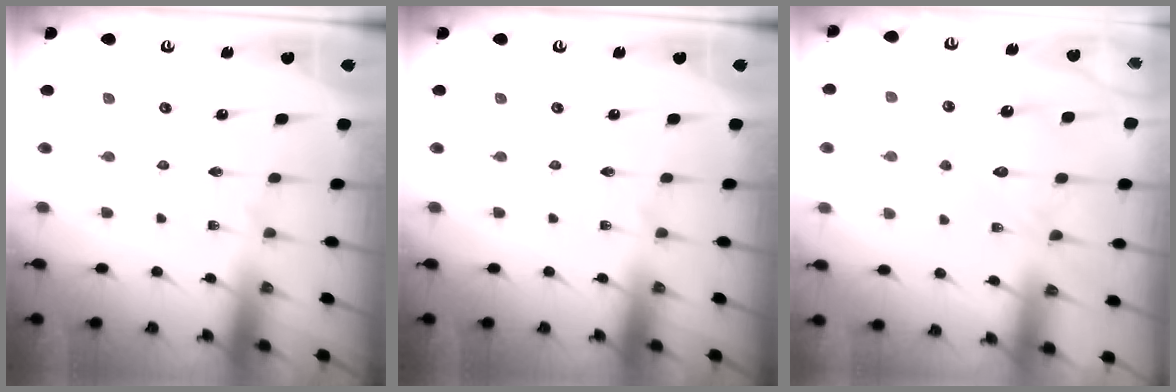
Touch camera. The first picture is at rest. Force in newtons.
{"total": 0.0}
{"total": 12.5, "press": 12.5, "slide": 1.2}